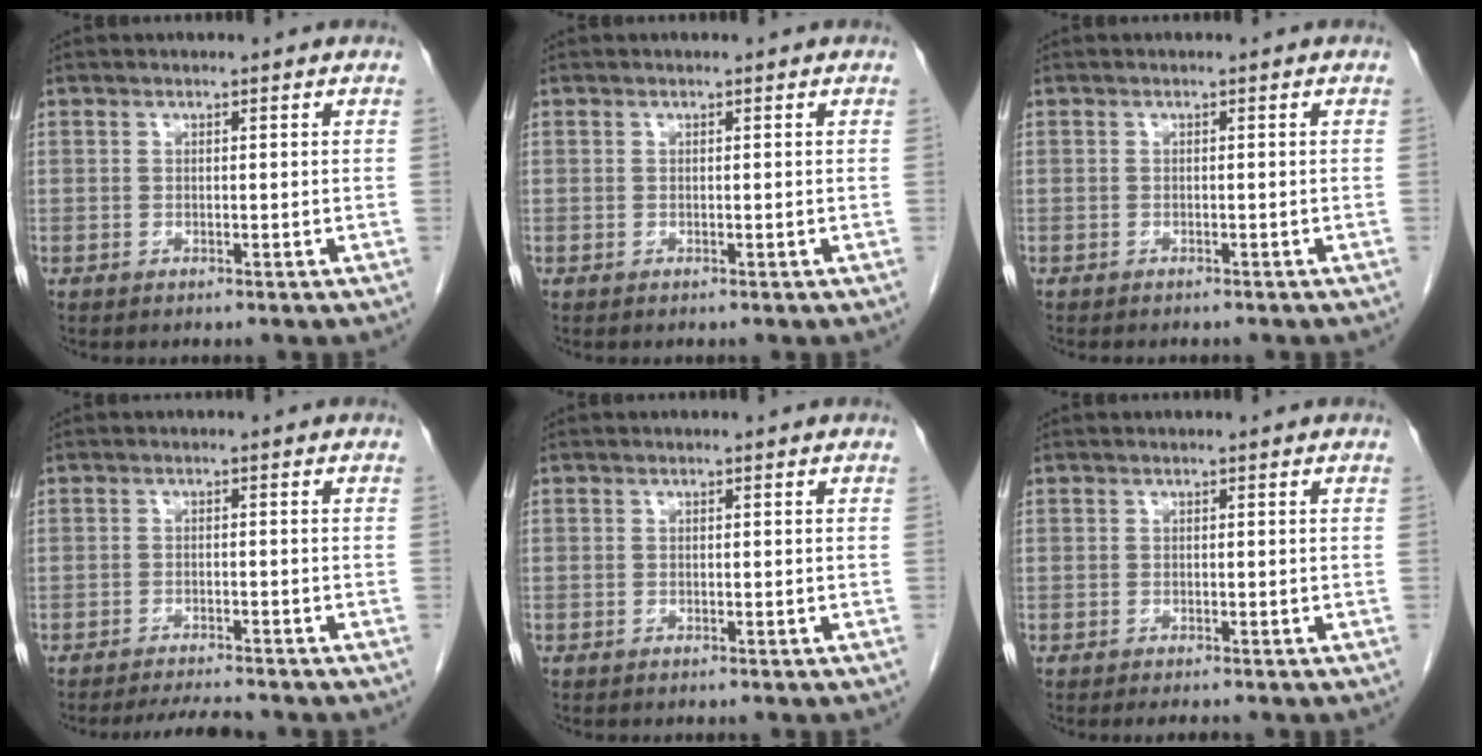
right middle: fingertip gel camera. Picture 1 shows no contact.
{"total": 0.0}
{"total": 3.4, "force": [-2.9, 1.0, 1.5], "torque": [-0.021, -0.005, -0.030]}
{"total": 4.6, "force": [-4.4, 0.1, 1.4], "torque": [-0.023, -0.014, -0.070]}
{"total": 0.0}
{"total": 1.5, "force": [-1.3, 0.2, 0.7], "torque": [-0.010, -0.004, -0.015]}